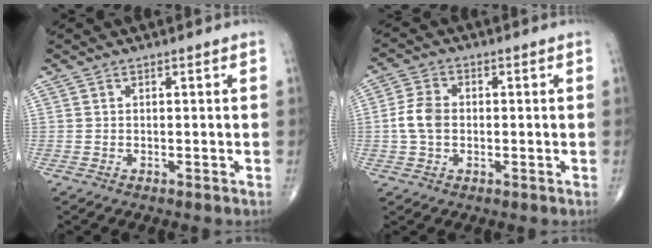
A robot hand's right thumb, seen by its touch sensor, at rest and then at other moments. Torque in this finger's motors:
{"motor_torque": [0.23, 1.22, 0.57, 0.02, 0.05]}